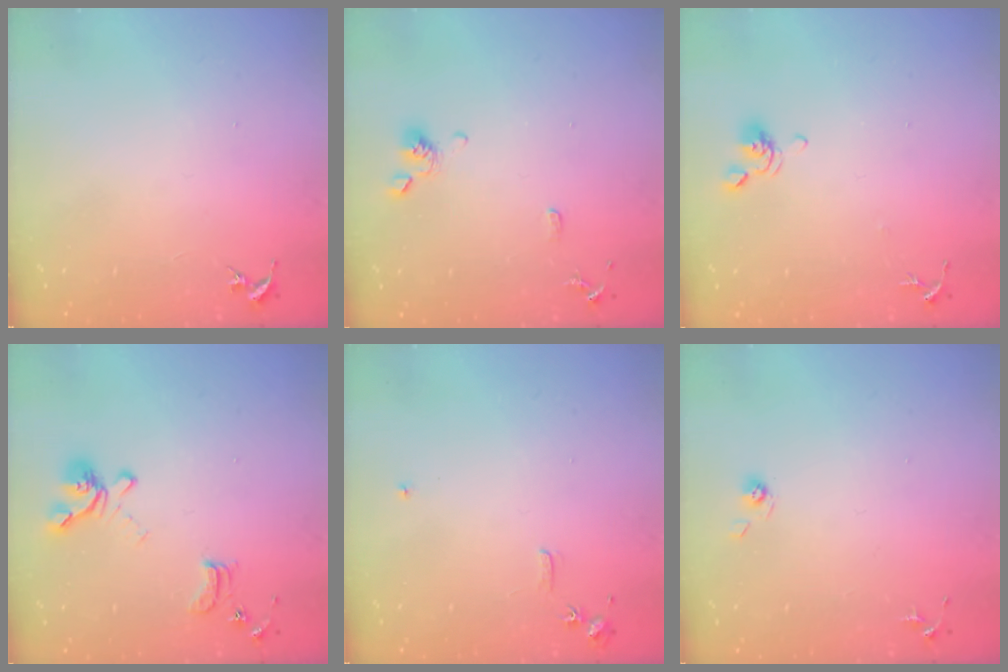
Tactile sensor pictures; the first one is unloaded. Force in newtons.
{"total": 9.1, "press": 8.9, "slide": 1.9}
{"total": 6.9, "press": 6.7, "slide": 1.6}
{"total": 14.2, "press": 14.1, "slide": 1.6}
{"total": 5.9, "press": 5.9, "slide": 0.7}
{"total": 3.9, "press": 3.5, "slide": 1.7}